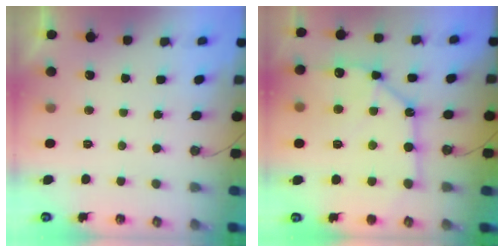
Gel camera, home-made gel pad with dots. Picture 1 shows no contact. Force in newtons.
{"total": 15.2, "press": 15.2, "slide": 1.5}